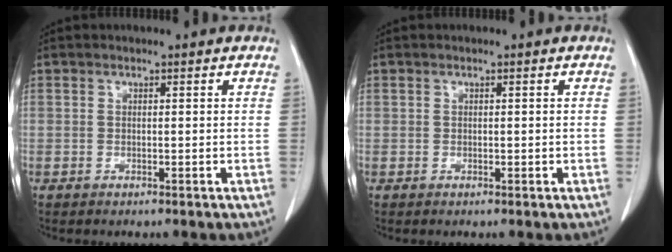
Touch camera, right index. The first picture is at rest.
{"total": 0.0}